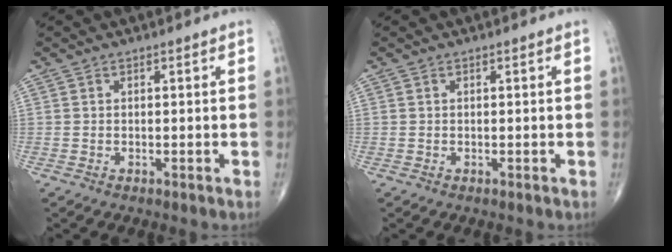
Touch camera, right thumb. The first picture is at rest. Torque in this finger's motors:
{"motor_torque": [0.27, -0.48, -0.48, -0.21, -0.02]}